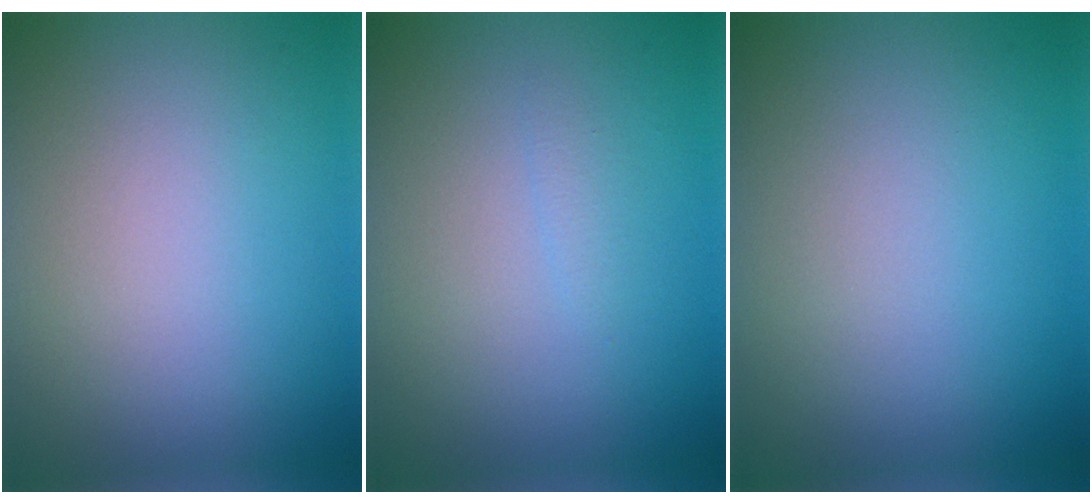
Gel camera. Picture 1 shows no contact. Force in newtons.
{"total": 0.7, "press": 0.7, "slide": 0.0}
{"total": 0.0}